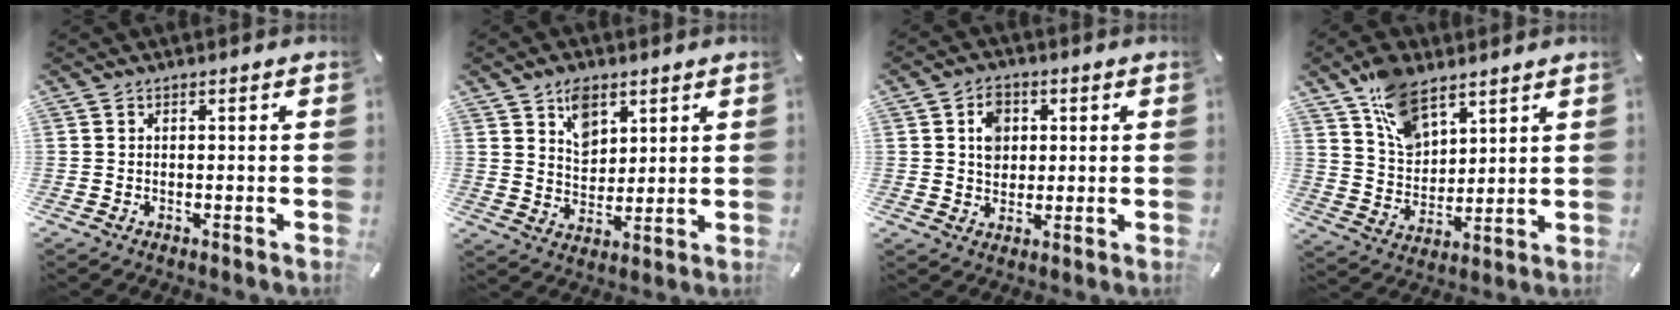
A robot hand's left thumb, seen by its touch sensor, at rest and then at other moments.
{"total": 7.6, "force": [4.4, 5.5, 2.8], "torque": [-0.037, -0.015, 0.077]}
{"total": 5.9, "force": [1.3, 5.0, 2.8], "torque": [-0.043, 0.001, 0.020]}
{"total": 11.1, "force": [7.4, 6.4, 5.4], "torque": [-0.114, -0.026, 0.143]}